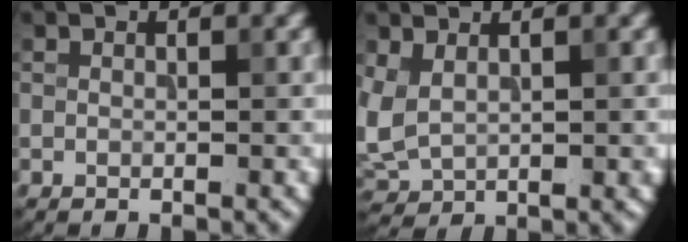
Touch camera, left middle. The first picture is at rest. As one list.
[{"total": 3.3, "force": [1.1, 1.9, 2.4], "torque": [-0.060, -0.002, 0.032]}]